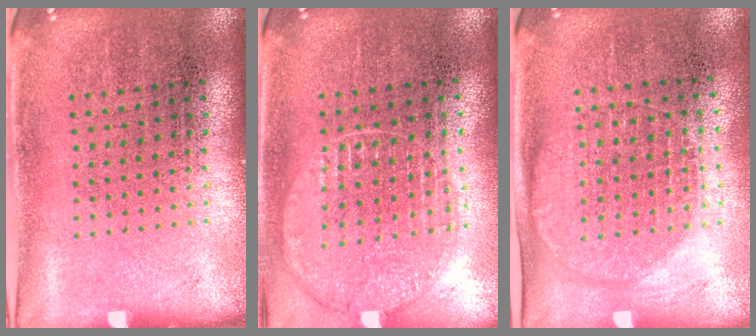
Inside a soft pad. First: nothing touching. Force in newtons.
{"total": 1.1, "press": 1.1, "slide": 0.1}
{"total": 1.3, "press": 1.2, "slide": 0.5}